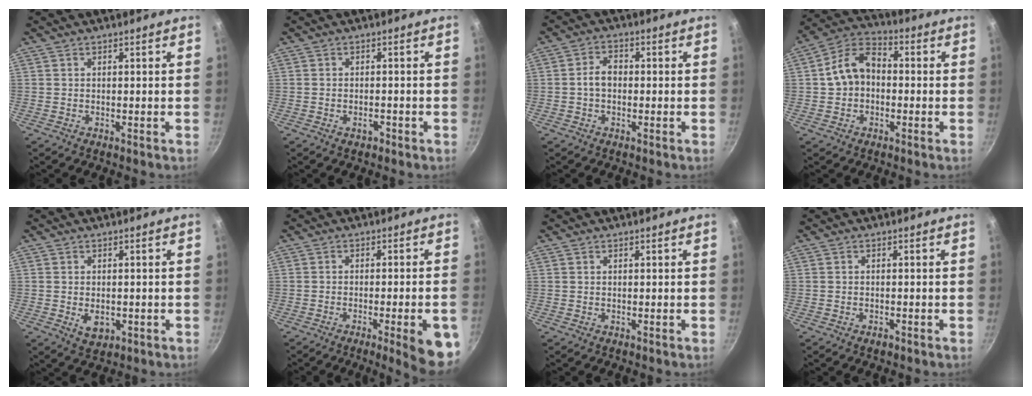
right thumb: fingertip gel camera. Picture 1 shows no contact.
{"total": 1.6, "force": [-1.0, 0.9, 0.9], "torque": [-0.010, 0.010, -0.012]}
{"total": 4.0, "force": [-0.4, 2.8, 2.8], "torque": [-0.038, 0.017, -0.012]}
{"total": 9.6, "force": [-0.4, 7.2, 6.4], "torque": [-0.094, 0.038, -0.021]}
{"total": 4.2, "force": [-0.8, 2.8, 3.0], "torque": [-0.039, -0.003, -0.005]}
{"total": 10.4, "force": [-4.3, 2.1, 9.3], "torque": [-0.099, 0.017, -0.054]}
{"total": 0.0}
{"total": 1.2, "force": [-0.8, 0.6, 0.6], "torque": [-0.014, 0.007, -0.013]}